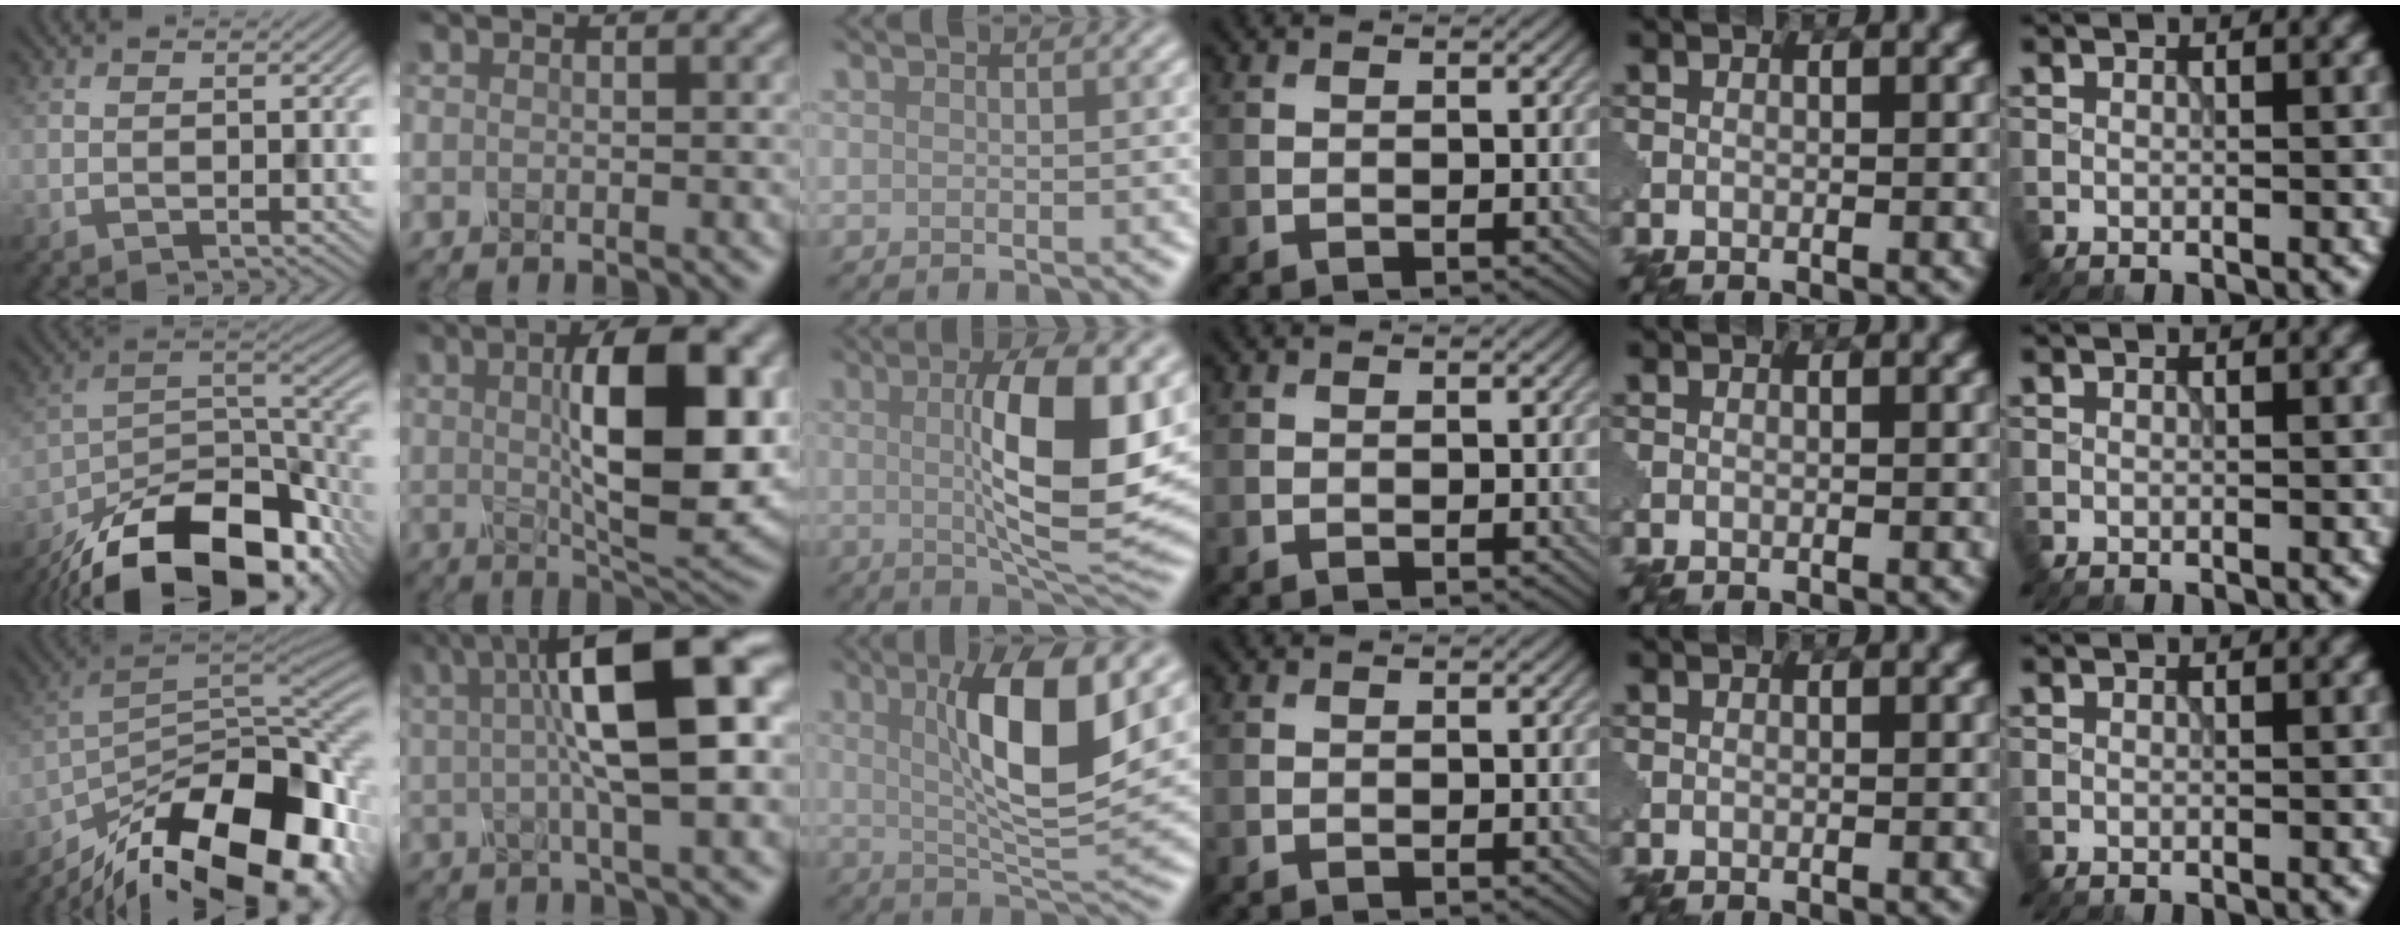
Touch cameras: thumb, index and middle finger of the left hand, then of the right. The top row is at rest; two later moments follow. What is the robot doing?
{"motion": "disassemble", "object": "glue stick"}